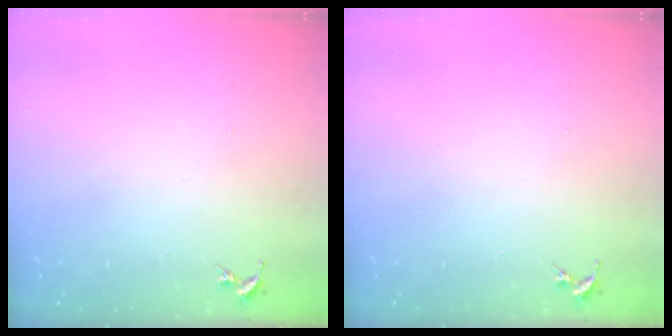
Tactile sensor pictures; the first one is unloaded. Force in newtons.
{"total": 0.0}